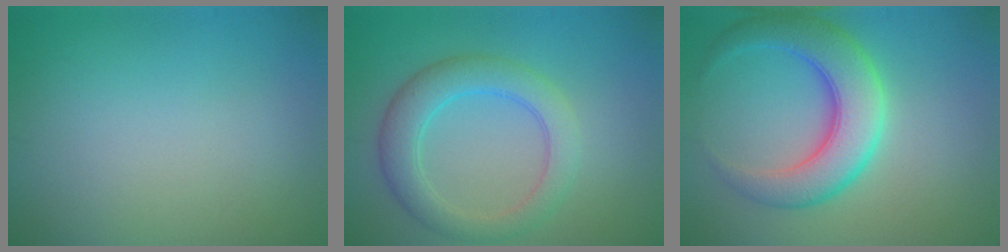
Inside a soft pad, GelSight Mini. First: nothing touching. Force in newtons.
{"total": 4.6, "press": 4.6, "slide": 0.1}
{"total": 6.5, "press": 6.5, "slide": 0.1}